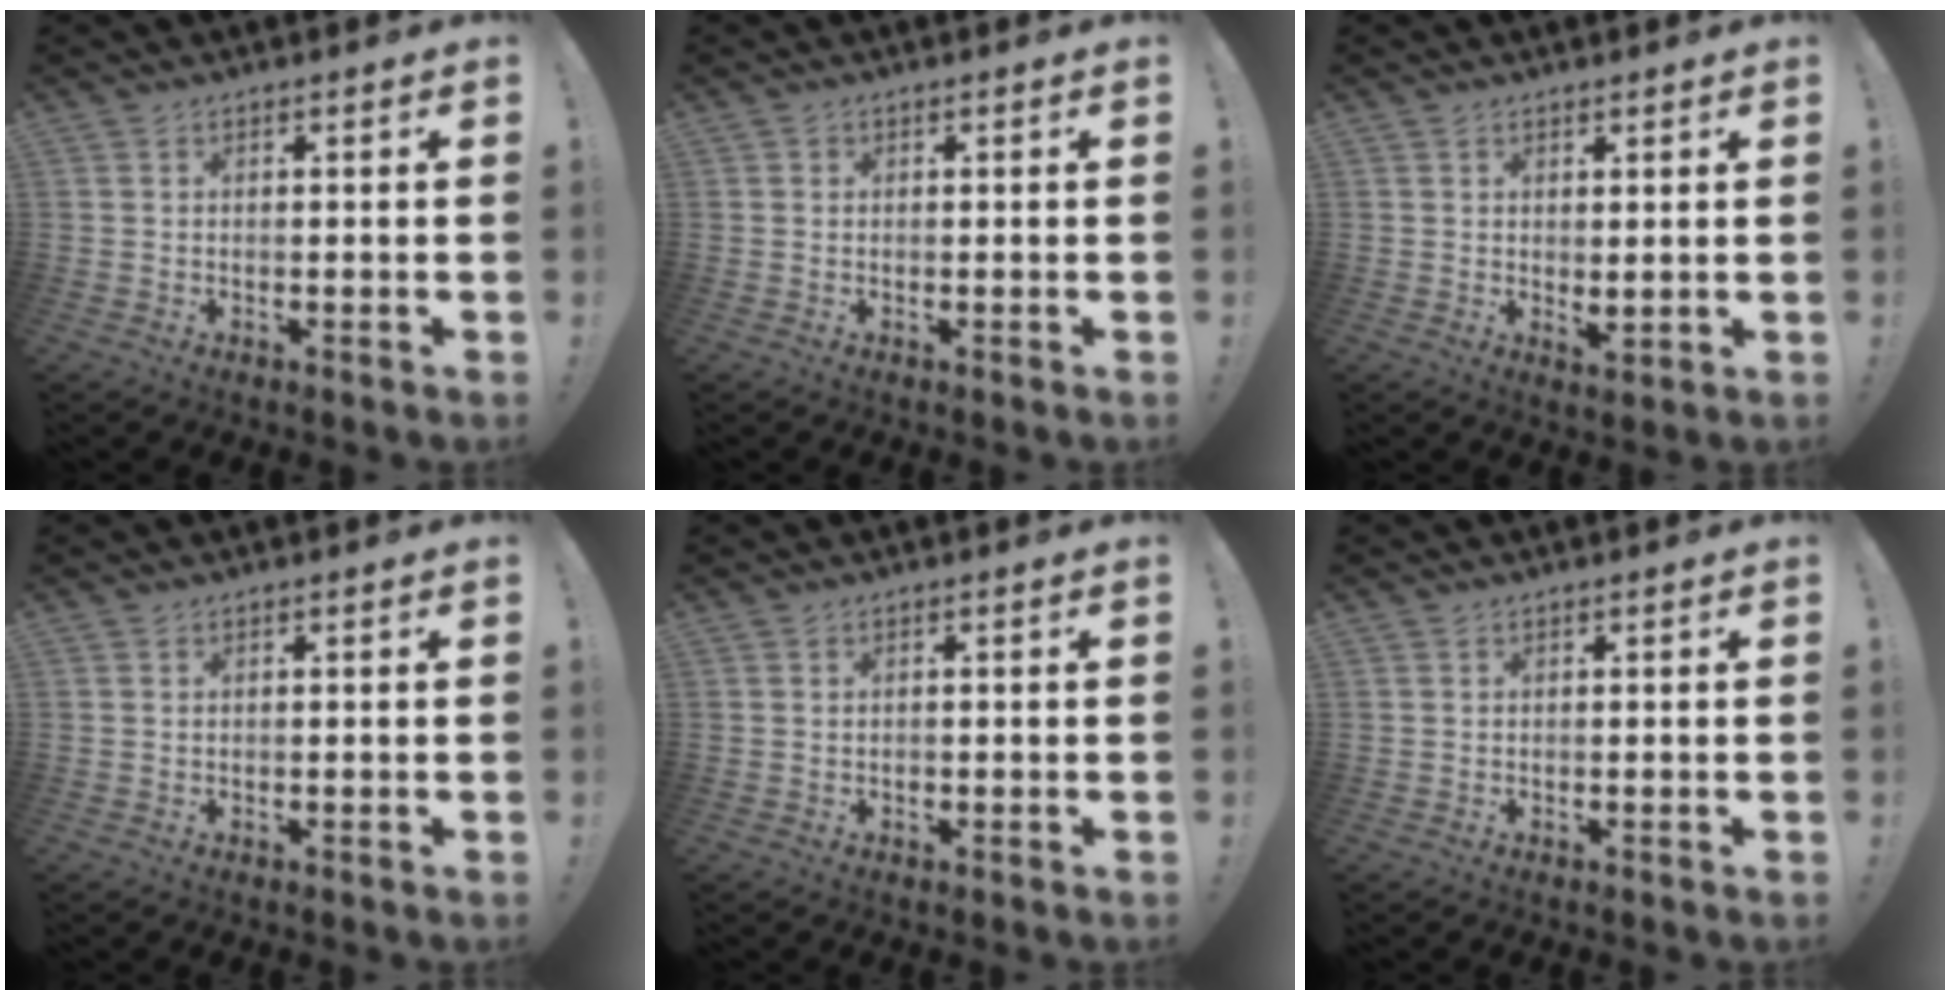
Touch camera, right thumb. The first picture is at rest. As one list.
[{"total": 0.5, "force": [0.2, 0.5, -0.1], "torque": [0.004, 0.000, 0.002]}, {"total": 2.3, "force": [1.1, 0.9, 1.8], "torque": [-0.024, -0.011, 0.020]}, {"total": 0.0}, {"total": 0.7, "force": [-0.3, 0.6, -0.1], "torque": [-0.004, 0.004, -0.004]}, {"total": 0.0}]